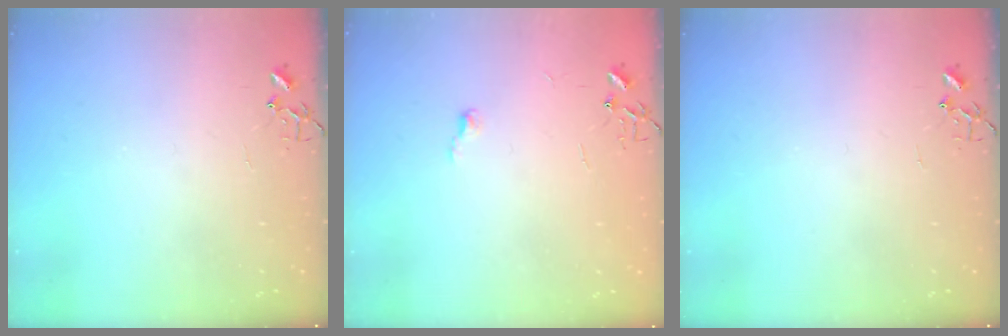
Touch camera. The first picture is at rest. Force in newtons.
{"total": 3.3, "press": 3.3, "slide": 0.4}
{"total": 0.0}